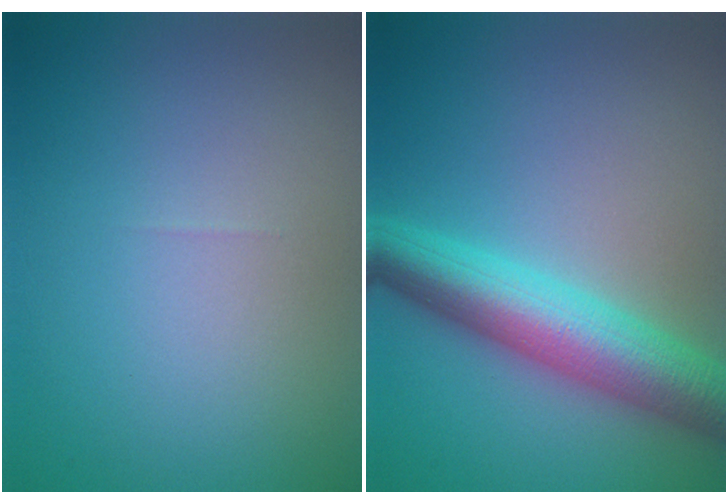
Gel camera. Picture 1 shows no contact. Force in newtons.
{"total": 7.5, "press": 7.5, "slide": 0.1}